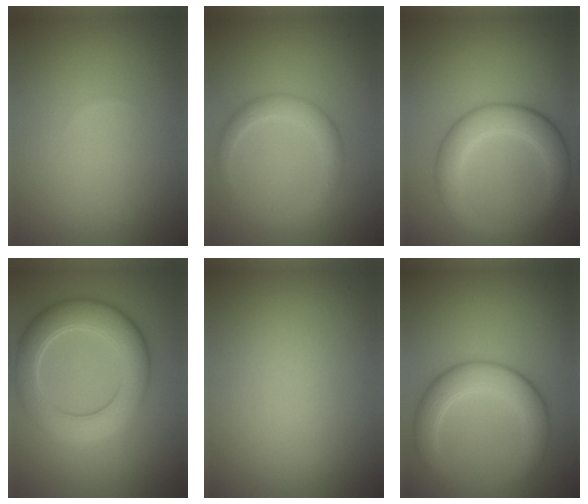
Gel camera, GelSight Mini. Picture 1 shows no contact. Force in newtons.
{"total": 2.7, "press": 2.6, "slide": 0.2}
{"total": 4.9, "press": 4.9, "slide": 0.3}
{"total": 6.7, "press": 6.7, "slide": 0.2}
{"total": 0.0}
{"total": 5.0, "press": 5.0, "slide": 0.3}